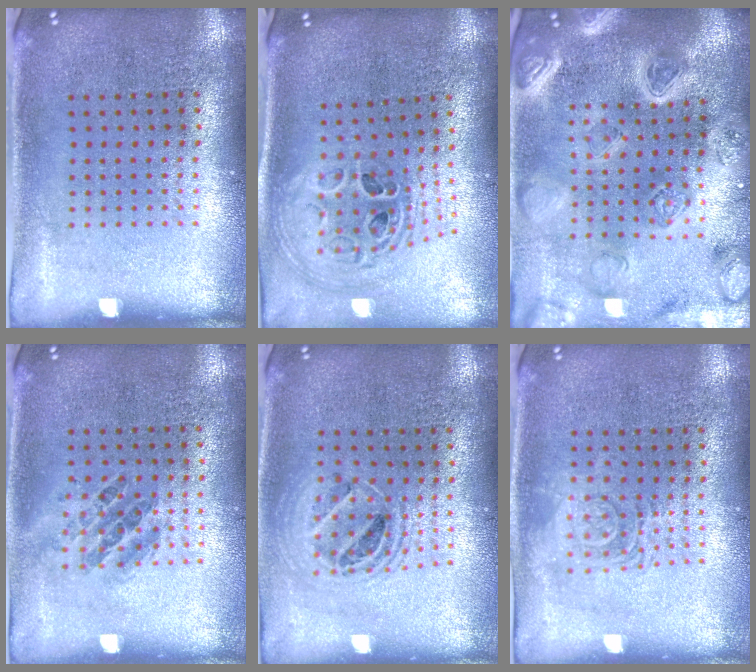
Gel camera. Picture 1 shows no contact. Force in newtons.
{"total": 1.8, "press": 1.6, "slide": 1.0}
{"total": 4.5, "press": 3.9, "slide": 2.1}
{"total": 0.8, "press": 0.7, "slide": 0.4}
{"total": 1.4, "press": 1.3, "slide": 0.6}
{"total": 2.7, "press": 2.6, "slide": 0.4}